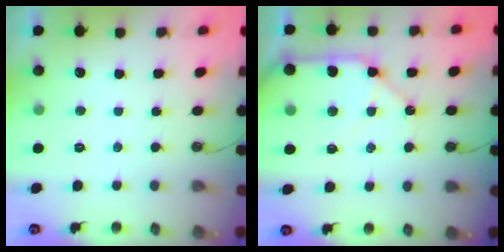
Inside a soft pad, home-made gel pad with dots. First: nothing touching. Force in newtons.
{"total": 12.4, "press": 12.3, "slide": 1.6}